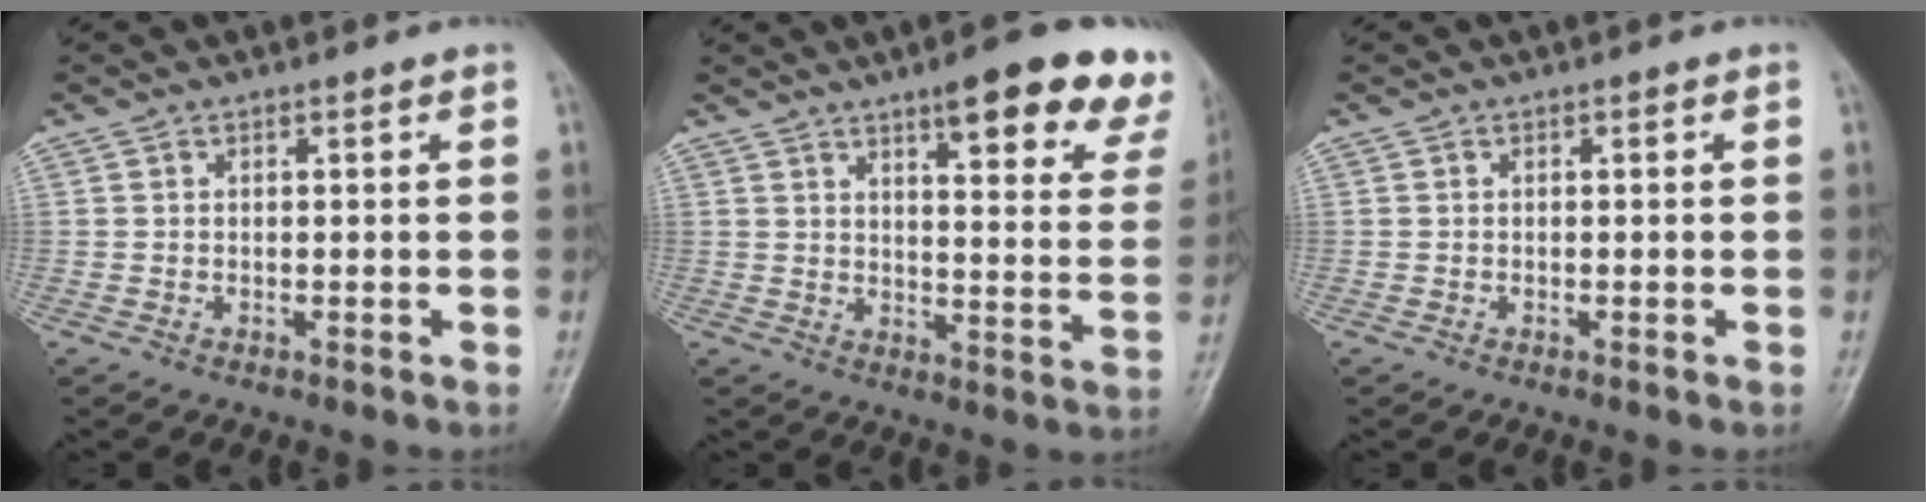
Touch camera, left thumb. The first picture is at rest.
{"total": 19.1, "force": [12.7, 4.5, 13.5], "torque": [-0.139, -0.047, 0.150]}
{"total": 0.0}